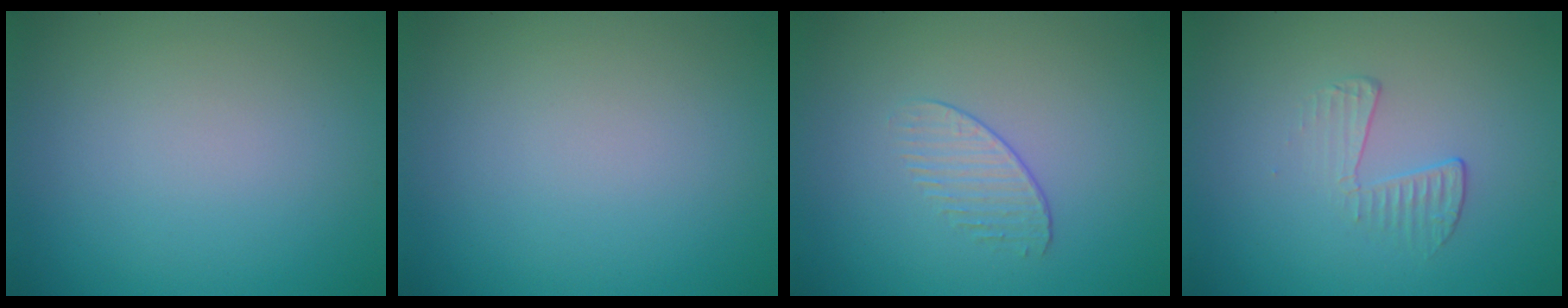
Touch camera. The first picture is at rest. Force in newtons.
{"total": 0.0}
{"total": 1.2, "press": 0.6, "slide": 1.0}
{"total": 1.8, "press": 0.5, "slide": 1.7}